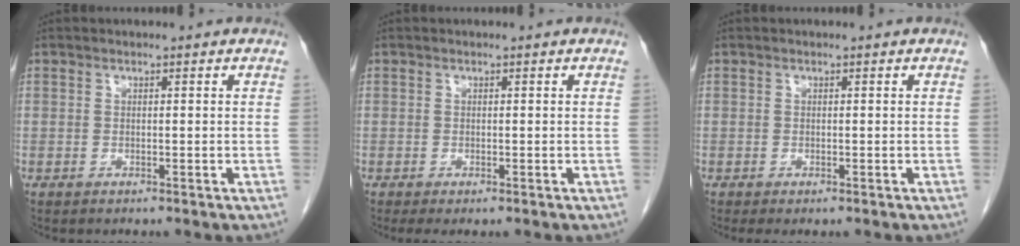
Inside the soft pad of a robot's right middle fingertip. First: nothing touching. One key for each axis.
{"total": 1.4, "fx": -0.9, "fy": 0.3, "fz": 1.0, "tx": -0.013, "ty": -0.006, "tz": -0.012}
{"total": 1.0, "fx": -0.7, "fy": 0.3, "fz": 0.6, "tx": -0.006, "ty": -0.003, "tz": -0.009}